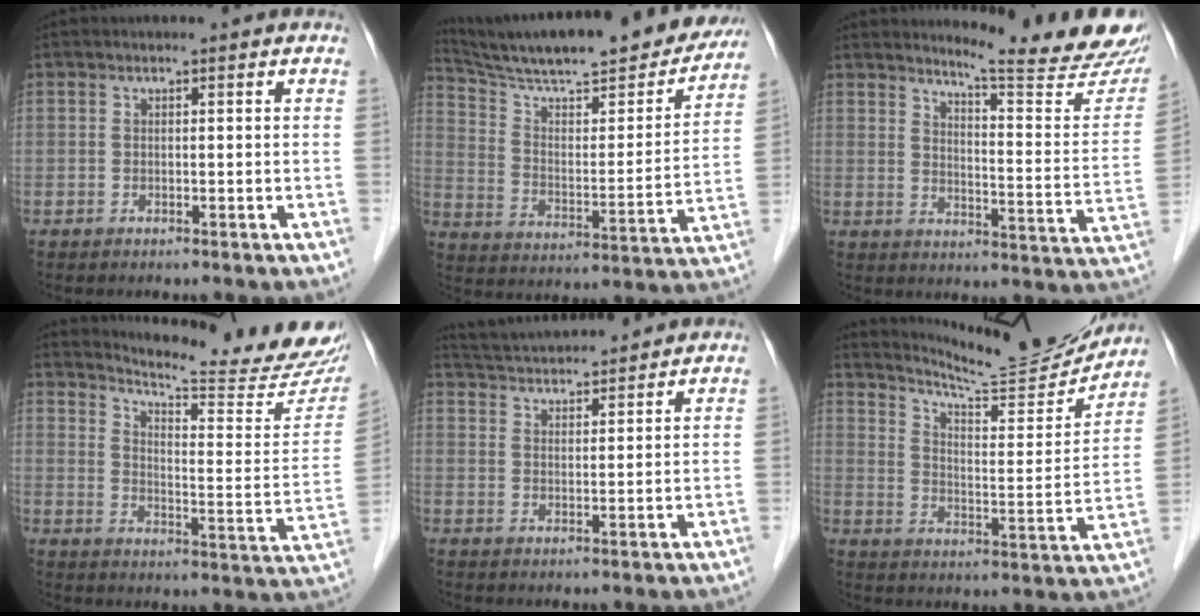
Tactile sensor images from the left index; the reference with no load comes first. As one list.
[{"total": 27.5, "force": [24.2, 3.8, 12.5], "torque": [-0.202, -0.035, 0.339]}, {"total": 17.3, "force": [16.3, -0.2, 6.0], "torque": [-0.083, -0.109, 0.192]}, {"total": 20.3, "force": [19.5, 0.2, 5.6], "torque": [-0.092, -0.107, 0.240]}, {"total": 9.8, "force": [9.4, 0.6, 2.4], "torque": [-0.053, 0.030, 0.152]}, {"total": 16.9, "force": [16.3, 0.4, 4.5], "torque": [-0.080, -0.052, 0.231]}]